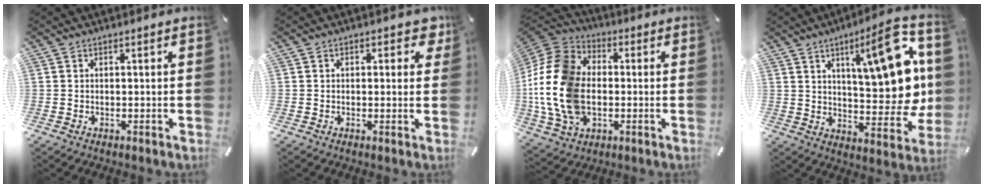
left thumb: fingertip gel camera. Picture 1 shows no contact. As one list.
[{"total": 3.2, "force": [1.2, 2.0, 2.3], "torque": [-0.016, -0.003, 0.013]}, {"total": 19.9, "force": [-2.7, 14.6, 13.2], "torque": [-0.302, 0.025, -0.050]}, {"total": 20.3, "force": [7.7, 7.7, 17.2], "torque": [-0.220, -0.056, 0.118]}]